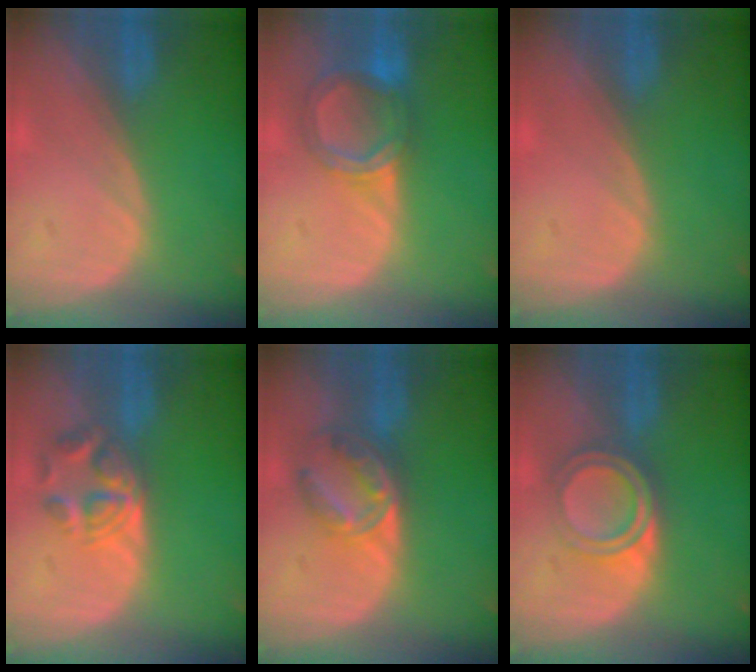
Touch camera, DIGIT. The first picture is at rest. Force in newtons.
{"total": 6.4, "press": 5.7, "slide": 3.0}
{"total": 0.6, "press": 0.0, "slide": 0.6}
{"total": 5.7, "press": 4.8, "slide": 3.1}
{"total": 6.7, "press": 5.9, "slide": 3.2}
{"total": 5.3, "press": 4.9, "slide": 1.9}